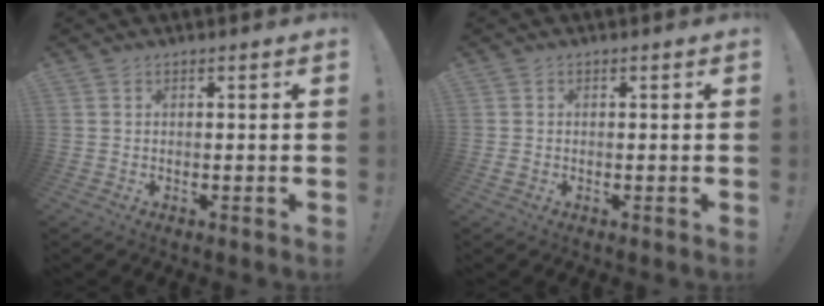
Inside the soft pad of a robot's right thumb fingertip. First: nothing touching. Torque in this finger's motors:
{"motor_torque": [-0.17, -0.10, -0.06, 0.16, -0.01]}